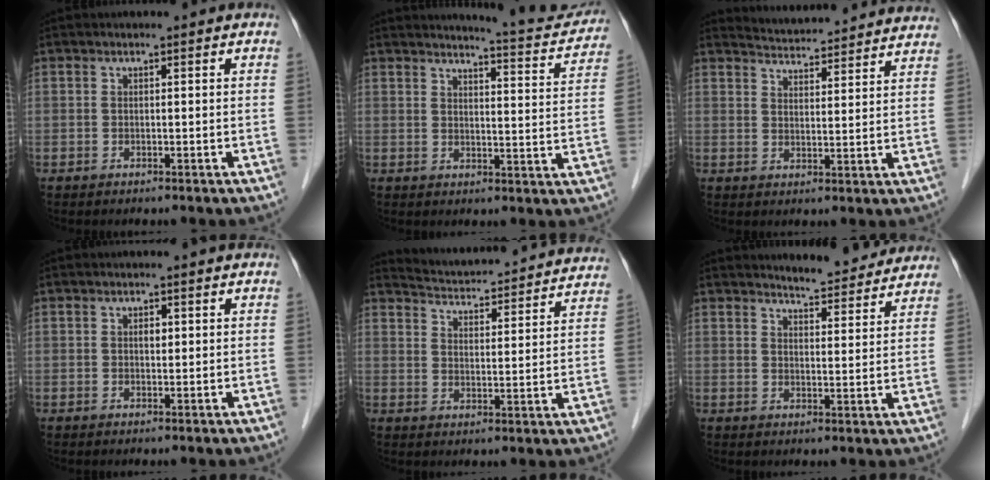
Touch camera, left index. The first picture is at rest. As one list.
[{"total": 10.7, "force": [10.4, 0.5, 2.4], "torque": [-0.028, -0.029, 0.115]}, {"total": 15.5, "force": [15.1, 1.2, 3.4], "torque": [-0.047, -0.014, 0.183]}, {"total": 1.2, "force": [0.3, 0.7, 0.9], "torque": [-0.014, 0.001, 0.004]}, {"total": 20.7, "force": [19.9, 2.1, 5.2], "torque": [-0.077, -0.027, 0.250]}, {"total": 8.1, "force": [7.8, 1.1, 1.9], "torque": [-0.026, -0.010, 0.092]}]